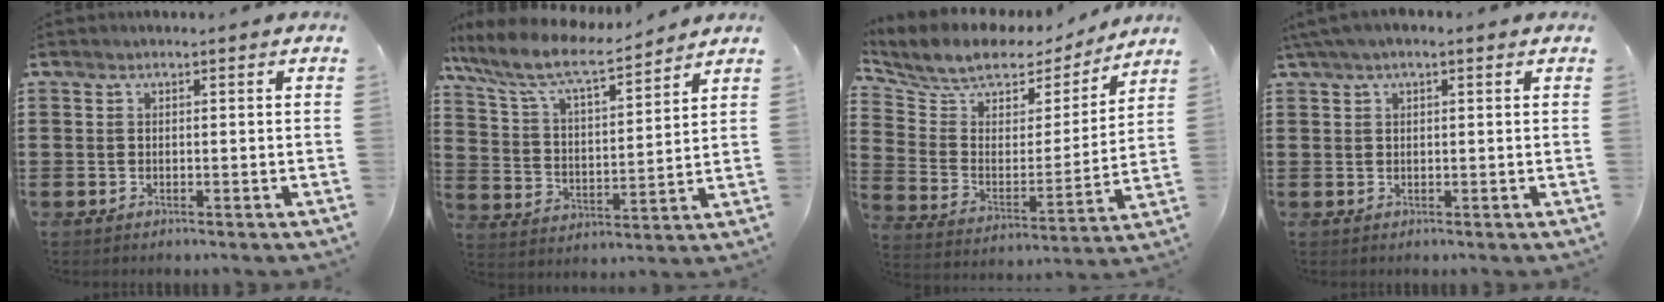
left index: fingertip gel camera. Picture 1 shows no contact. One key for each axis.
{"total": 8.3, "fx": 6.9, "fy": 1.3, "fz": 4.4, "tx": -0.113, "ty": -0.036, "tz": 0.115}
{"total": 7.4, "fx": 6.5, "fy": 3.2, "fz": 1.7, "tx": -0.070, "ty": -0.048, "tz": 0.107}
{"total": 1.8, "fx": 0.8, "fy": 0.4, "fz": 1.6, "tx": -0.031, "ty": 0.003, "tz": 0.014}